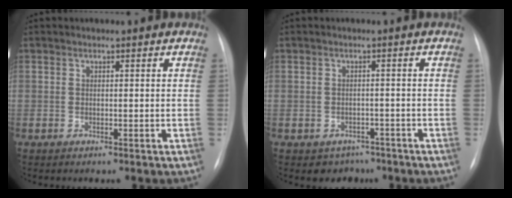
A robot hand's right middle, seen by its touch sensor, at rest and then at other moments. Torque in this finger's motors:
{"motor_torque": [0.04, -0.15, -0.01, 0.00]}